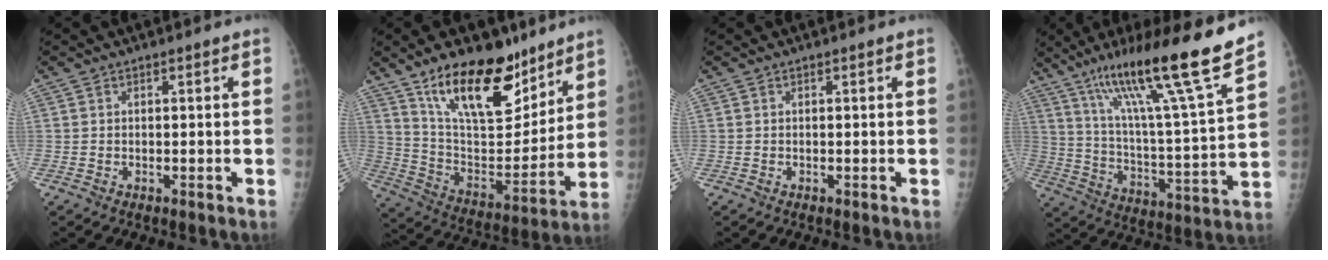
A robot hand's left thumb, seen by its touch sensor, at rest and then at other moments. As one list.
[{"total": 21.9, "force": [14.5, 9.6, 13.2], "torque": [-0.168, -0.078, 0.254]}, {"total": 0.0}, {"total": 22.7, "force": [16.0, 0.3, 16.1], "torque": [-0.237, -0.073, 0.268]}]